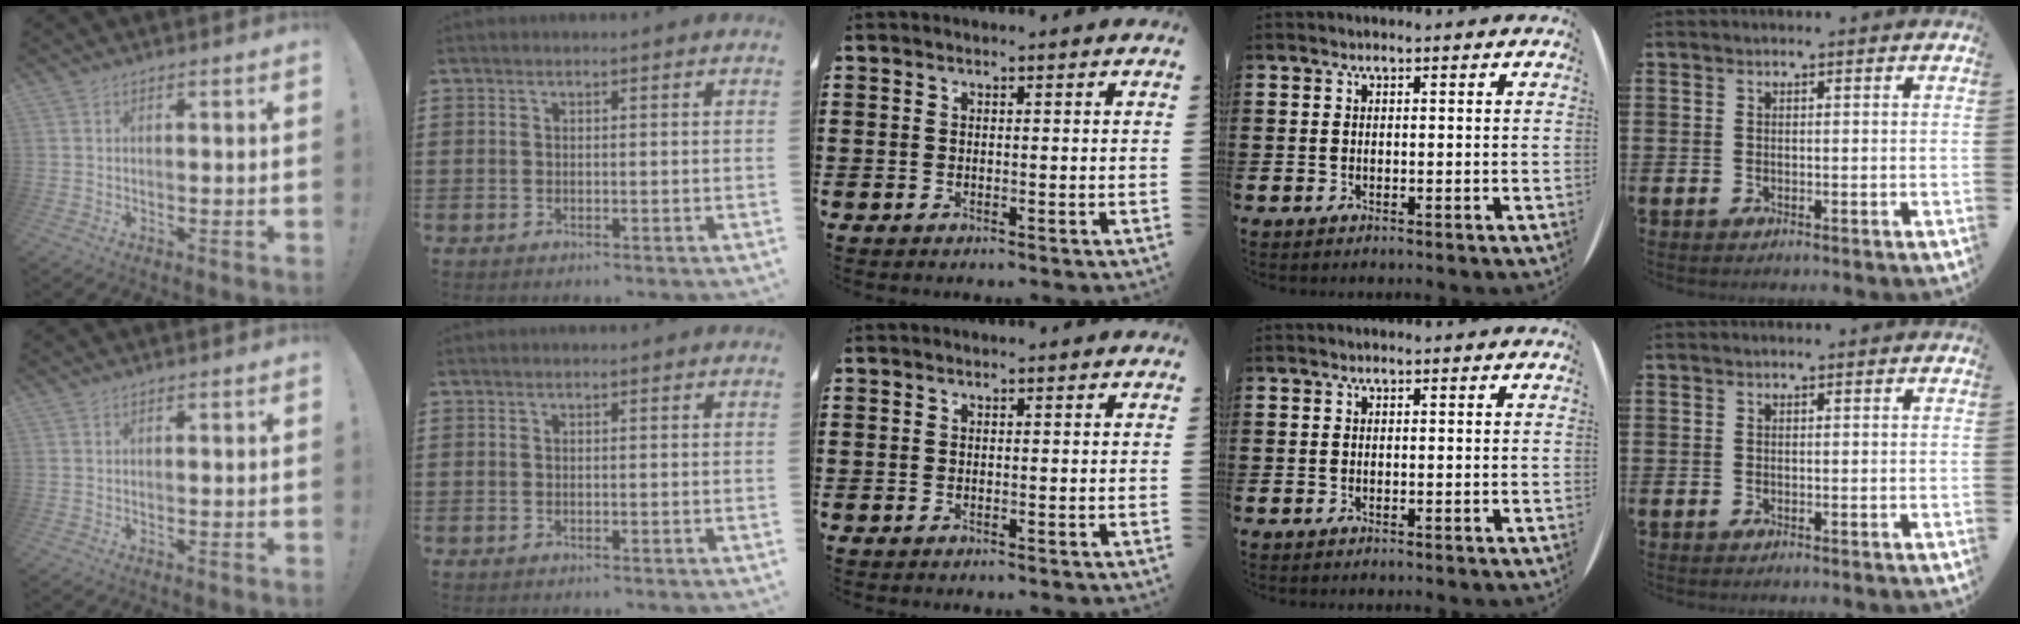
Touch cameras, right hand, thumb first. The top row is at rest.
{}